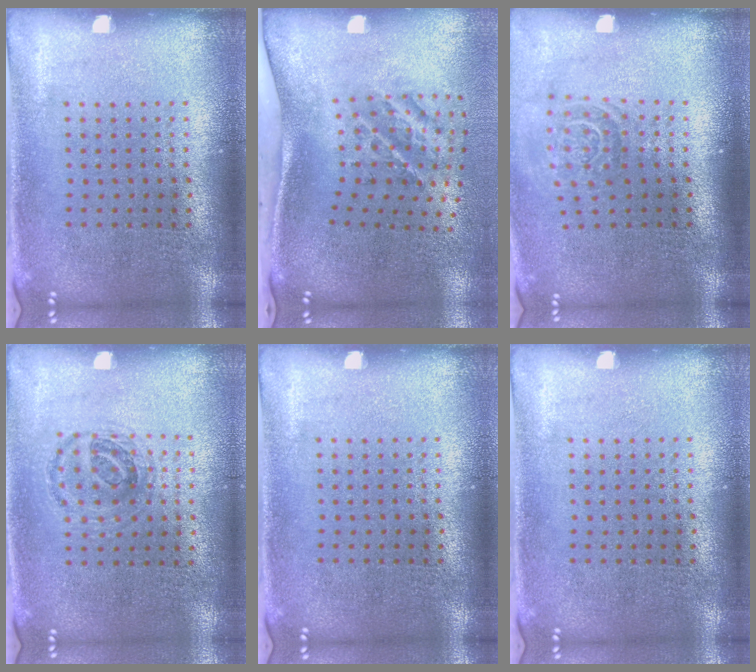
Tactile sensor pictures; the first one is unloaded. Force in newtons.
{"total": 2.1, "press": 1.3, "slide": 1.7}
{"total": 1.5, "press": 1.1, "slide": 1.0}
{"total": 0.9, "press": 0.9, "slide": 0.2}
{"total": 0.0}
{"total": 0.0}